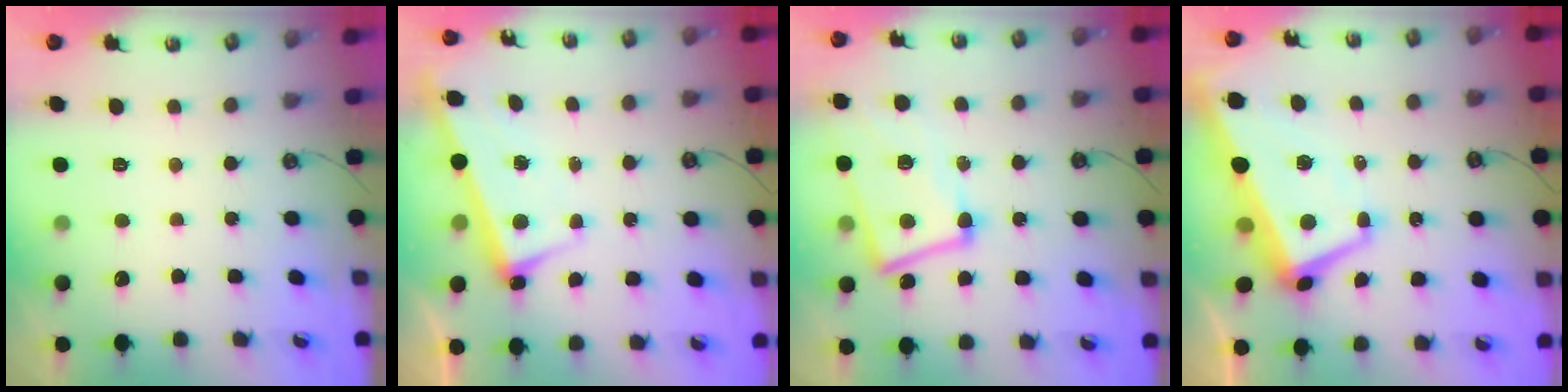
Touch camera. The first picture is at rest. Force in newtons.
{"total": 3.2, "press": 3.1, "slide": 0.8}
{"total": 7.8, "press": 7.5, "slide": 2.0}
{"total": 4.6, "press": 4.3, "slide": 1.5}